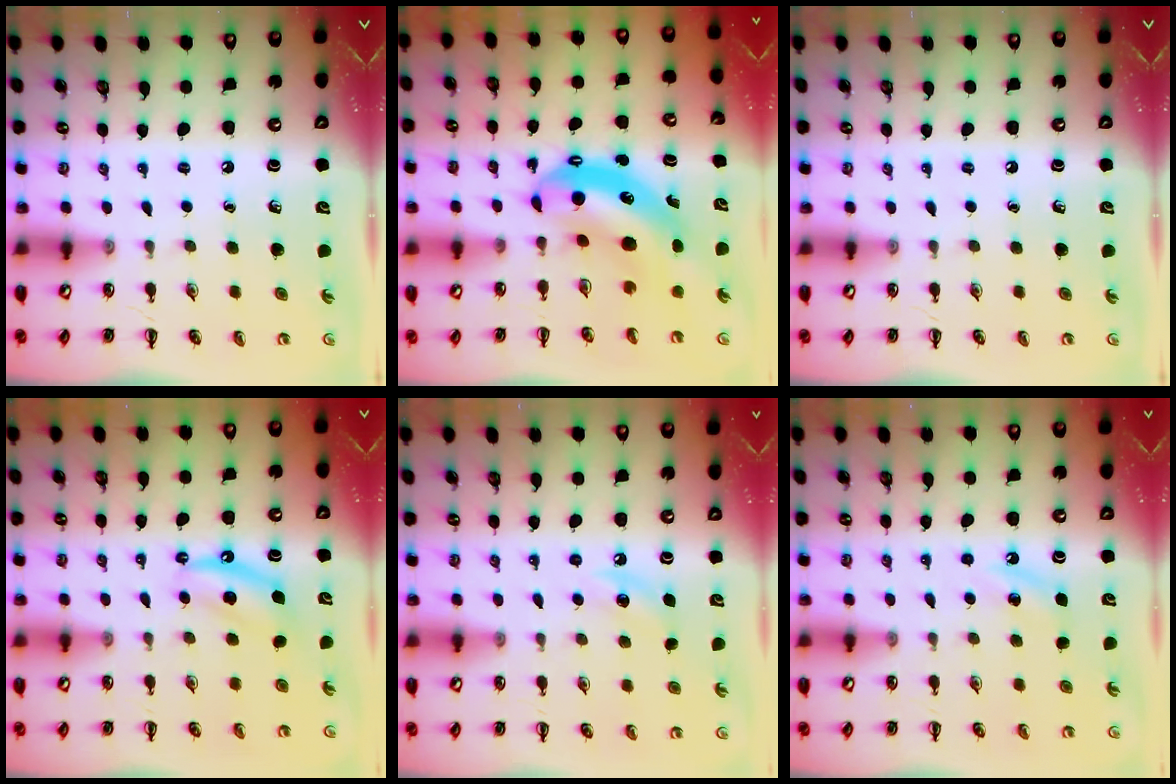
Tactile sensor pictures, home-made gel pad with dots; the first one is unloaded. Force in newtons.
{"total": 6.6, "press": 6.5, "slide": 1.4}
{"total": 0.0}
{"total": 5.6, "press": 5.4, "slide": 1.5}
{"total": 5.5, "press": 5.3, "slide": 1.6}
{"total": 4.0, "press": 3.8, "slide": 1.1}